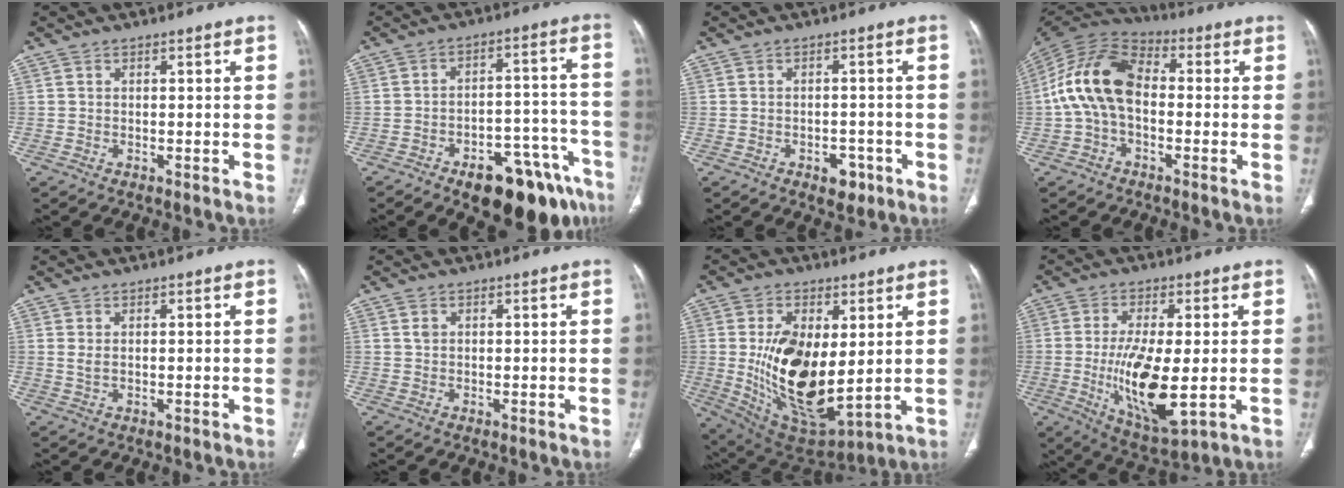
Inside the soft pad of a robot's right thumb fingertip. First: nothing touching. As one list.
[{"total": 17.6, "force": [-11.5, 7.3, 11.1], "torque": [-0.078, 0.090, -0.156]}, {"total": 3.8, "force": [-2.1, 2.5, 2.1], "torque": [-0.012, 0.010, -0.022]}, {"total": 13.6, "force": [-0.6, 8.7, 10.4], "torque": [-0.196, 0.034, -0.024]}, {"total": 1.3, "force": [0.4, 0.6, 1.2], "torque": [-0.029, 0.000, 0.013]}, {"total": 1.0, "force": [0.4, 0.8, 0.6], "torque": [-0.010, 0.001, 0.007]}, {"total": 19.9, "force": [1.3, 10.0, 17.1], "torque": [-0.297, -0.032, 0.045]}, {"total": 14.6, "force": [-2.0, 5.1, 13.5], "torque": [-0.245, -0.022, -0.023]}]